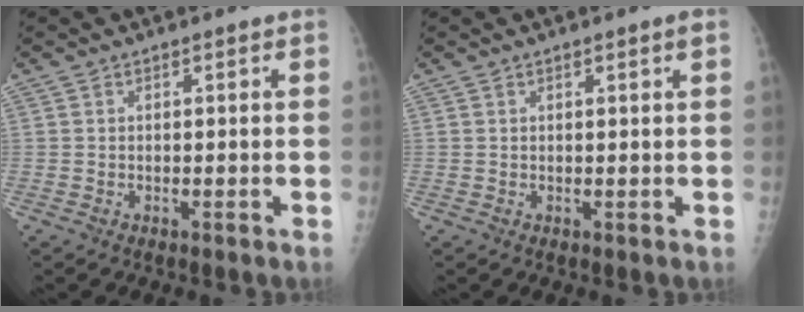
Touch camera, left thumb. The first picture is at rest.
{"total": 1.2, "force": [0.6, -0.1, 1.0], "torque": [-0.017, -0.002, 0.010]}